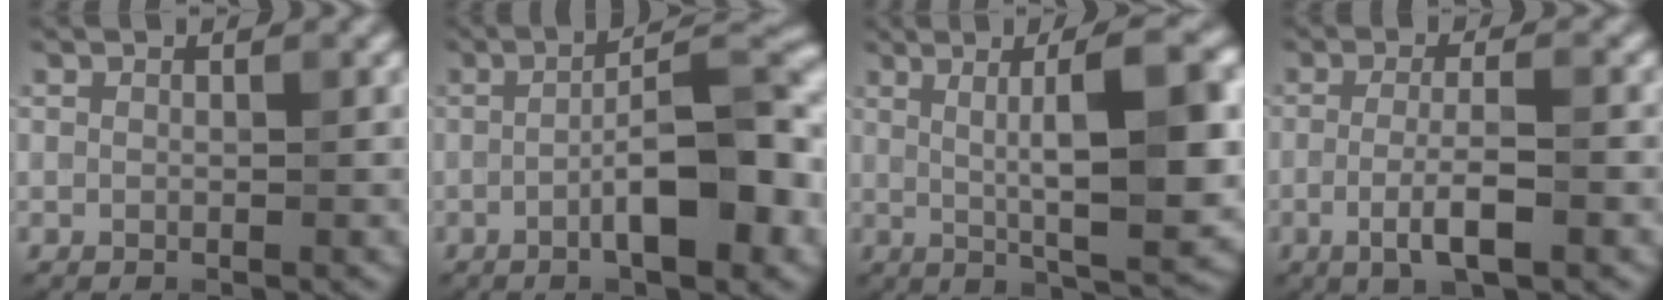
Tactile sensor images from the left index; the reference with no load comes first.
{"total": 8.6, "force": [-2.5, 1.9, 8.0], "torque": [-0.115, 0.017, -0.046]}
{"total": 11.0, "force": [1.3, 2.4, 10.6], "torque": [-0.138, 0.012, 0.025]}
{"total": 4.1, "force": [-1.3, 0.8, 3.8], "torque": [-0.068, 0.003, -0.029]}